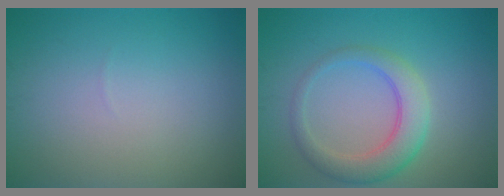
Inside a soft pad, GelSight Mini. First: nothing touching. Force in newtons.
{"total": 4.2, "press": 4.2, "slide": 0.2}